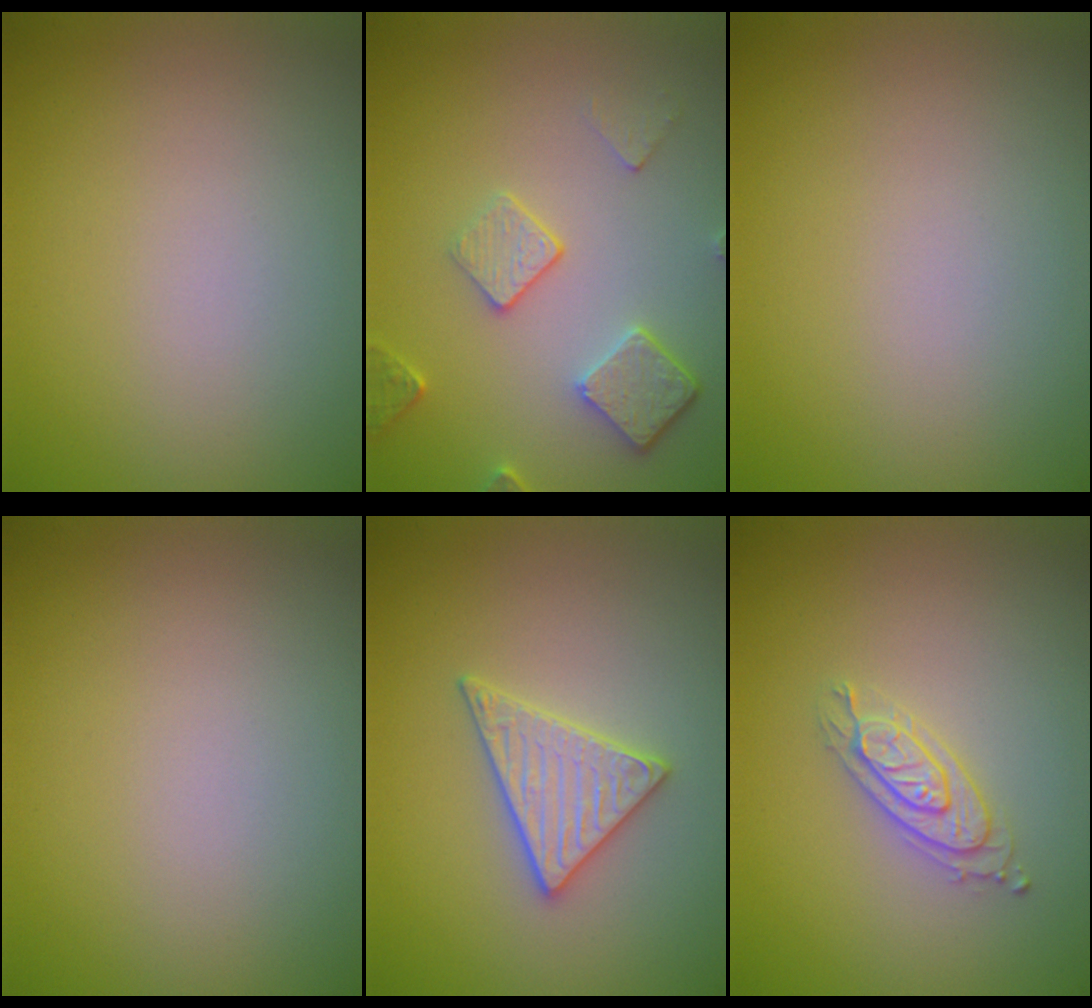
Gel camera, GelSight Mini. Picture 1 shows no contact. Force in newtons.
{"total": 3.8, "press": 3.2, "slide": 2.0}
{"total": 0.0}
{"total": 0.0}
{"total": 2.9, "press": 2.8, "slide": 0.5}
{"total": 2.4, "press": 2.2, "slide": 0.9}